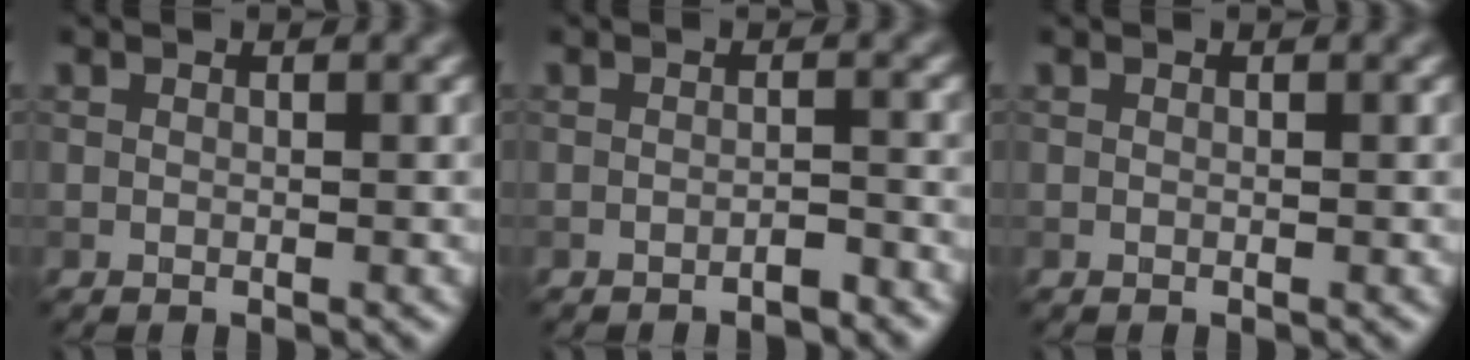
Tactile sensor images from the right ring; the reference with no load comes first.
{"total": 1.3, "force": [-1.1, 0.2, 0.6], "torque": [-0.006, 0.003, -0.020]}
{"total": 0.0}